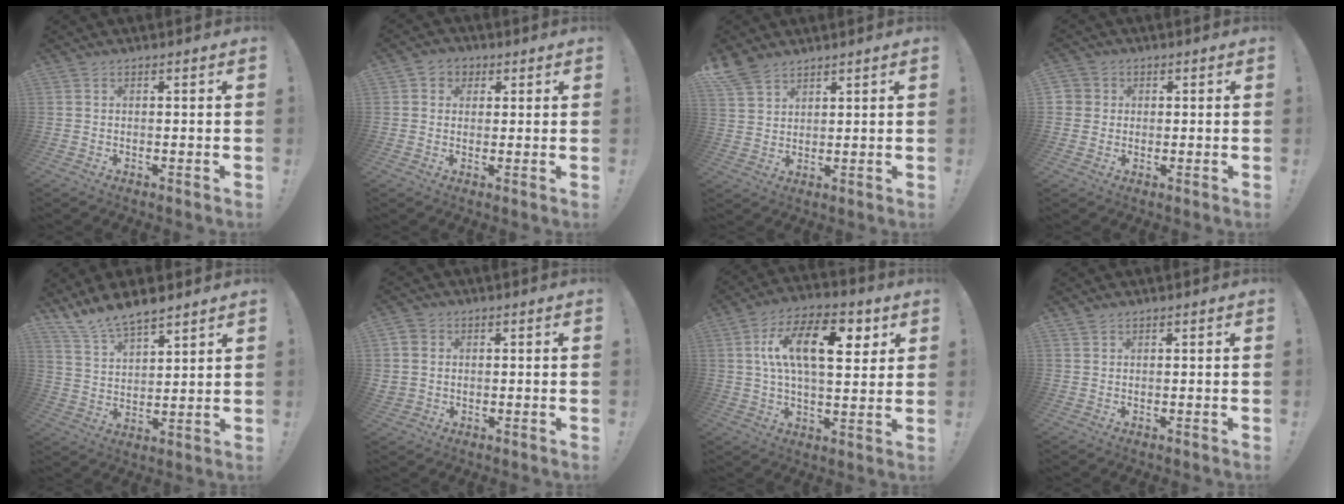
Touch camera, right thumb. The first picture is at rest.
{"total": 3.7, "force": [0.5, 3.5, 0.9], "torque": [-0.017, 0.003, 0.009]}
{"total": 7.0, "force": [5.3, 3.8, 2.5], "torque": [-0.053, -0.024, 0.105]}
{"total": 3.2, "force": [0.5, 3.2, 0.5], "torque": [-0.008, 0.003, 0.009]}
{"total": 9.6, "force": [8.7, 2.9, 2.7], "torque": [-0.067, -0.061, 0.168]}
{"total": 4.3, "force": [1.2, 4.0, 1.1], "torque": [-0.012, -0.002, 0.024]}
{"total": 17.8, "force": [5.5, 8.5, 14.7], "torque": [-0.239, 0.000, 0.086]}
{"total": 1.0, "force": [0.9, 0.4, 0.1], "torque": [0.002, -0.003, 0.017]}